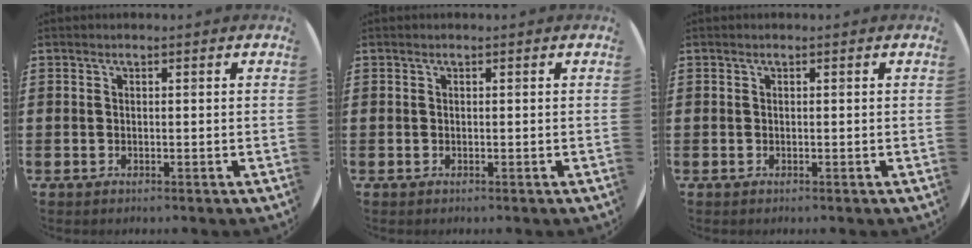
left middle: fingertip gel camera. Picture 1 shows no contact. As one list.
[{"total": 0.0}, {"total": 0.0}]